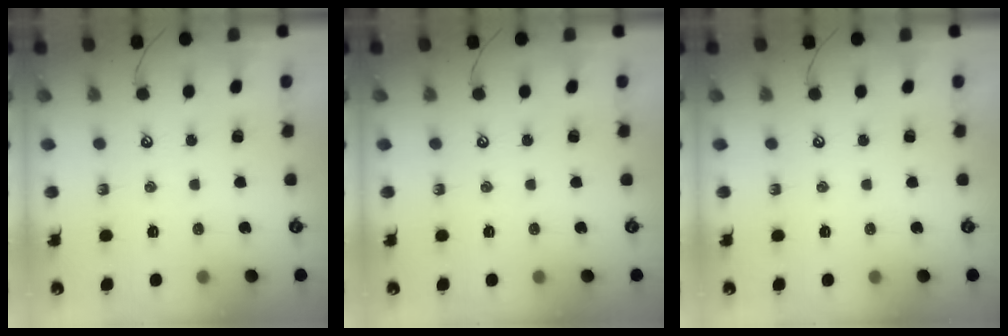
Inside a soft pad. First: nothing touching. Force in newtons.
{"total": 0.0}
{"total": 0.0}